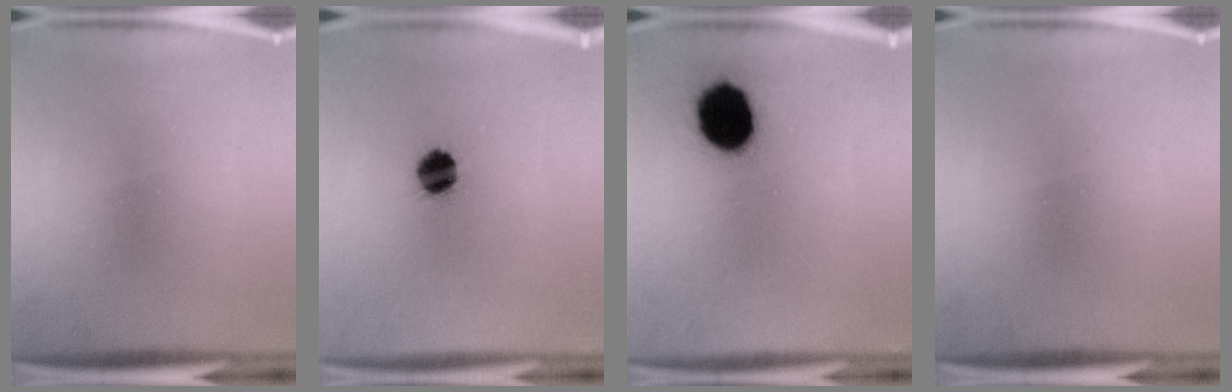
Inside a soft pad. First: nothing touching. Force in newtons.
{"total": 7.0}
{"total": 14.8}
{"total": 0.0}